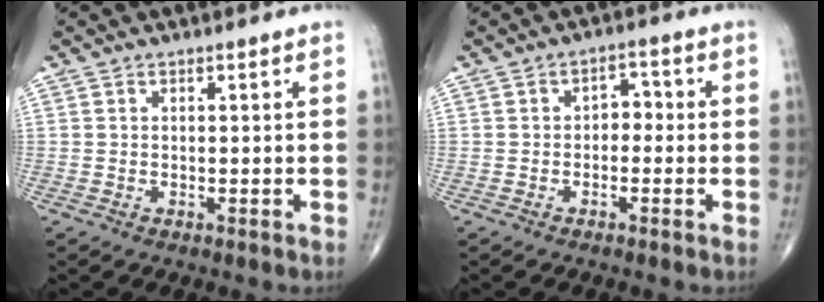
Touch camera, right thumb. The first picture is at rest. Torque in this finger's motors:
{"motor_torque": [0.00, 0.21, 0.45, -0.04, -0.02]}